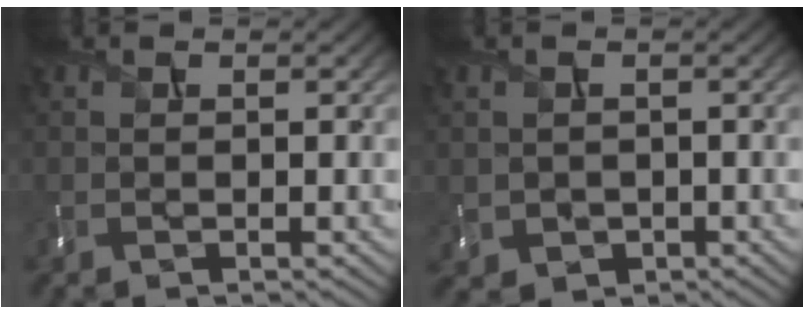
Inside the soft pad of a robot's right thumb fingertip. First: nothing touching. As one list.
[{"total": 2.4, "force": [-0.4, 2.3, 0.6], "torque": [-0.024, -0.018, -0.004]}]